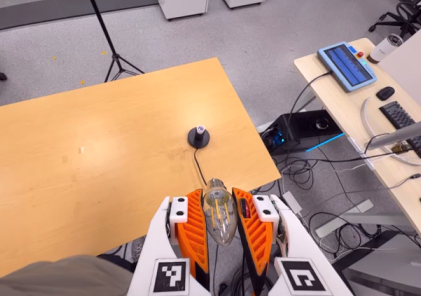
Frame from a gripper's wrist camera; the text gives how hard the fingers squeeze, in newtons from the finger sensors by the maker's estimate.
{"total": 18.5, "left": 19.9, "right": 17.2}